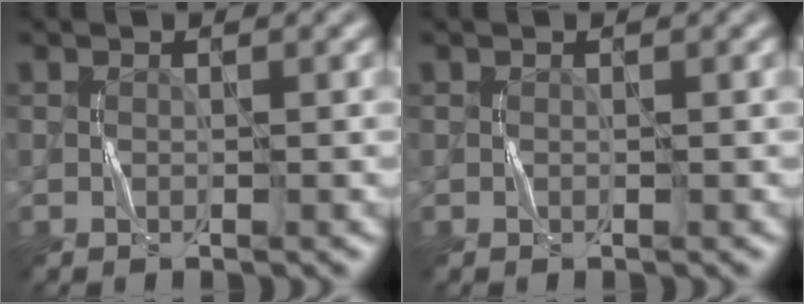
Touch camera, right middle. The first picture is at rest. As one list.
[{"total": 0.0}]